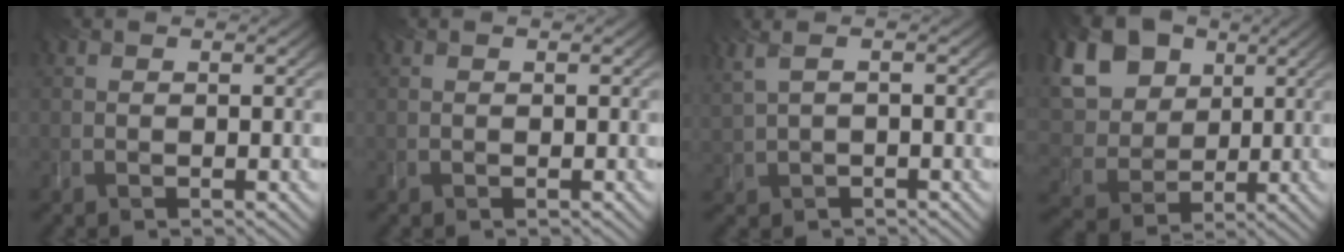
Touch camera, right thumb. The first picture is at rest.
{"total": 0.0}
{"total": 2.4, "force": [1.2, 0.9, 1.9], "torque": [-0.049, 0.012, 0.034]}
{"total": 12.2, "force": [4.3, 9.8, 5.8], "torque": [-0.178, 0.024, 0.102]}